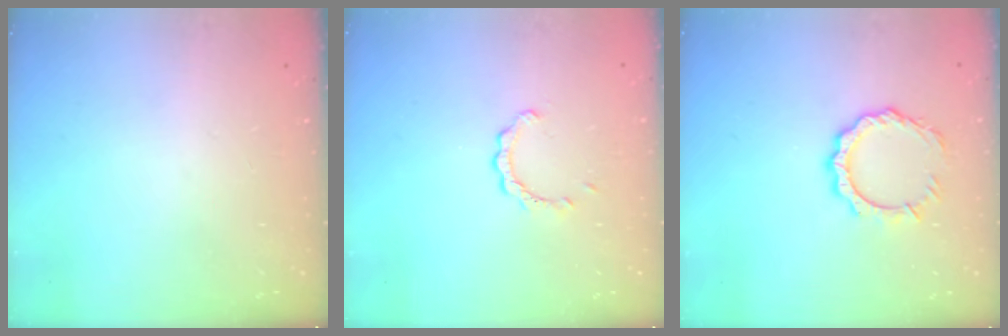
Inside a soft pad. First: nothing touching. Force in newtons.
{"total": 2.2, "press": 2.2, "slide": 0.1}
{"total": 9.1, "press": 9.1, "slide": 0.7}